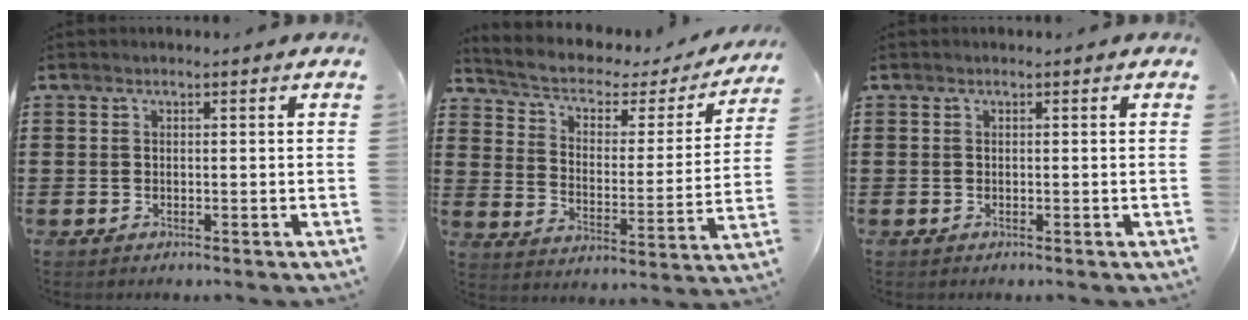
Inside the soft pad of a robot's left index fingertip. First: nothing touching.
{"total": 4.0, "force": [2.5, 2.2, 2.3], "torque": [-0.060, -0.017, 0.034]}
{"total": 0.0}